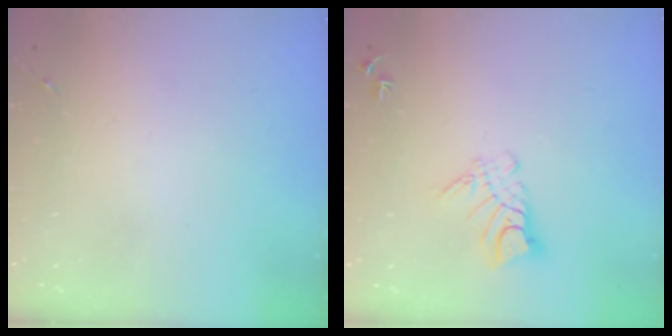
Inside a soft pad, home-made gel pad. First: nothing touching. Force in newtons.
{"total": 8.5, "press": 8.5, "slide": 0.9}